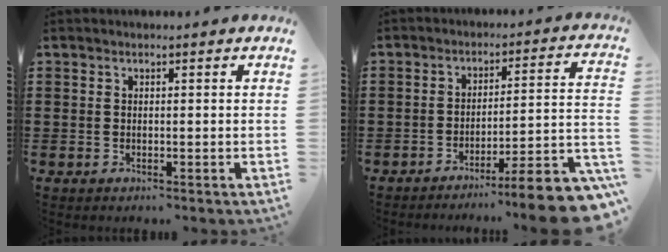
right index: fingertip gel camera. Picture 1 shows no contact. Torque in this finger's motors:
{"motor_torque": [1.78, -0.36, 0.06, -0.14]}